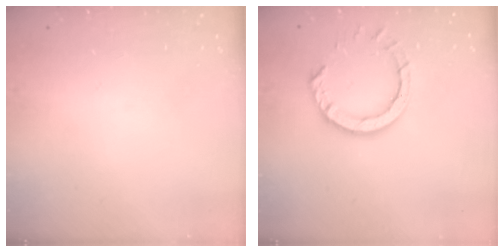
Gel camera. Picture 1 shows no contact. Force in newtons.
{"total": 8.6, "press": 8.5, "slide": 0.6}